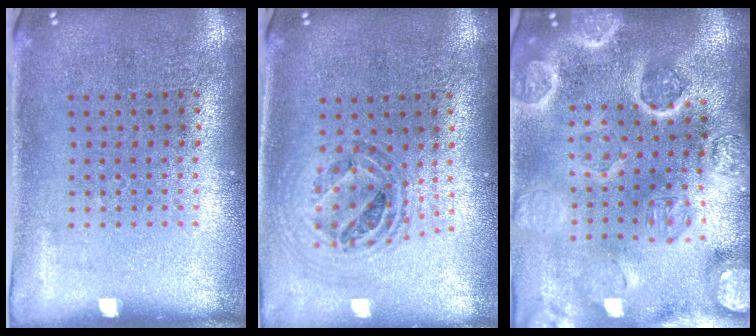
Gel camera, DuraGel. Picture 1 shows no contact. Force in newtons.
{"total": 1.0, "press": 1.0, "slide": 0.1}
{"total": 4.9, "press": 4.3, "slide": 2.3}